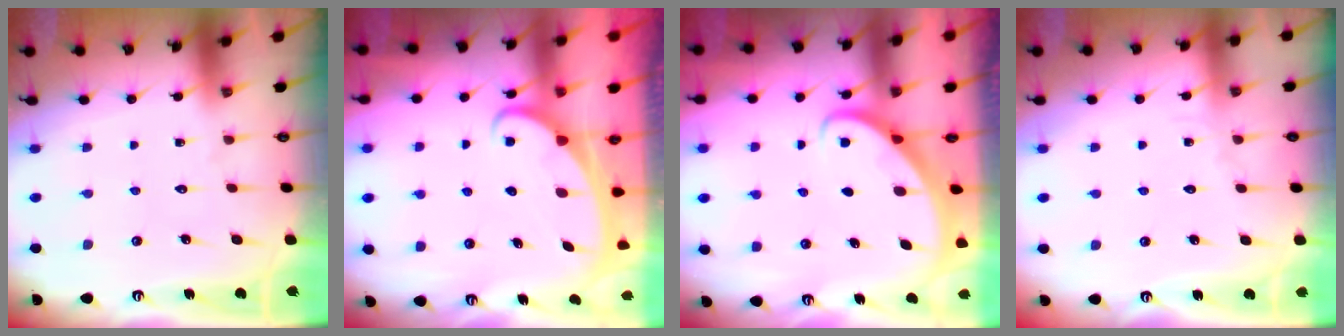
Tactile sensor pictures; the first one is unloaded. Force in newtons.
{"total": 2.4, "press": 2.4, "slide": 0.3}
{"total": 2.7, "press": 2.7, "slide": 0.2}
{"total": 2.6, "press": 2.6, "slide": 0.2}